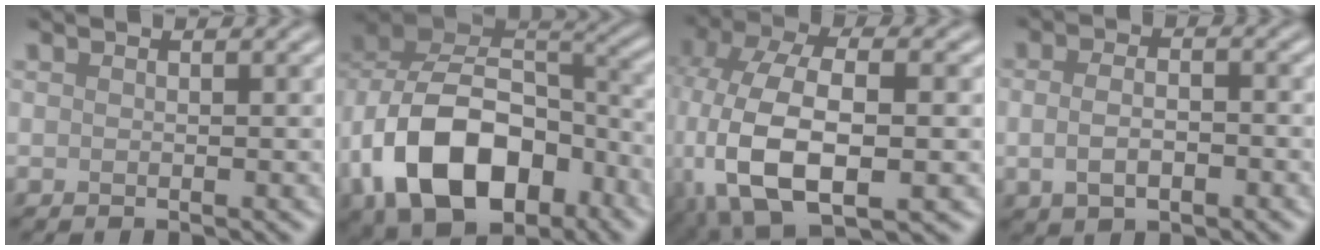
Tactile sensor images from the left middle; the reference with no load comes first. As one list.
[{"total": 14.0, "force": [-4.8, 9.4, 9.2], "torque": [-0.174, -0.001, -0.083]}, {"total": 12.0, "force": [-2.5, 6.6, 9.7], "torque": [-0.212, -0.013, -0.040]}, {"total": 3.4, "force": [-0.7, 2.0, 2.6], "torque": [-0.052, -0.005, -0.014]}]